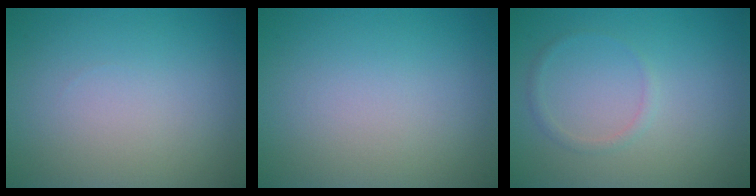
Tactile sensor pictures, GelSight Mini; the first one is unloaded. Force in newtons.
{"total": 0.0}
{"total": 0.9, "press": 0.9, "slide": 0.1}